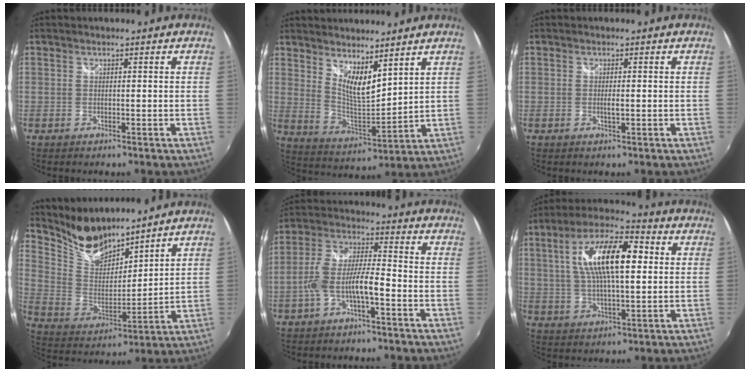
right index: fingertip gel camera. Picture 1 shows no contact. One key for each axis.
{"total": 9.1, "fx": 6.4, "fy": 2.8, "fz": 5.8, "tx": -0.098, "ty": -0.013, "tz": 0.117}
{"total": 1.4, "fx": -0.2, "fy": 0.2, "fz": 1.4, "tx": -0.026, "ty": -0.003, "tz": -0.004}
{"total": 11.7, "fx": 10.4, "fy": 4.0, "fz": 3.6, "tx": -0.090, "ty": -0.005, "tz": 0.208}
{"total": 7.8, "fx": -3.5, "fy": 1.9, "fz": 6.8, "tx": -0.153, "ty": 0.014, "tz": -0.062}
{"total": 15.3, "fx": 3.0, "fy": 5.4, "fz": 14.0, "tx": -0.255, "ty": 0.021, "tz": 0.047}